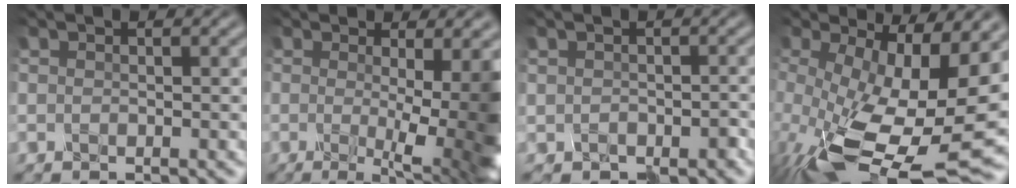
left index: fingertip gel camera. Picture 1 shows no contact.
{"total": 9.5, "force": [0.0, 2.6, 9.1], "torque": [-0.110, -0.002, -0.001]}
{"total": 2.1, "force": [-0.2, 2.0, 0.7], "torque": [0.000, 0.000, -0.009]}
{"total": 13.9, "force": [-1.7, 6.0, 12.4], "torque": [-0.233, -0.039, -0.016]}